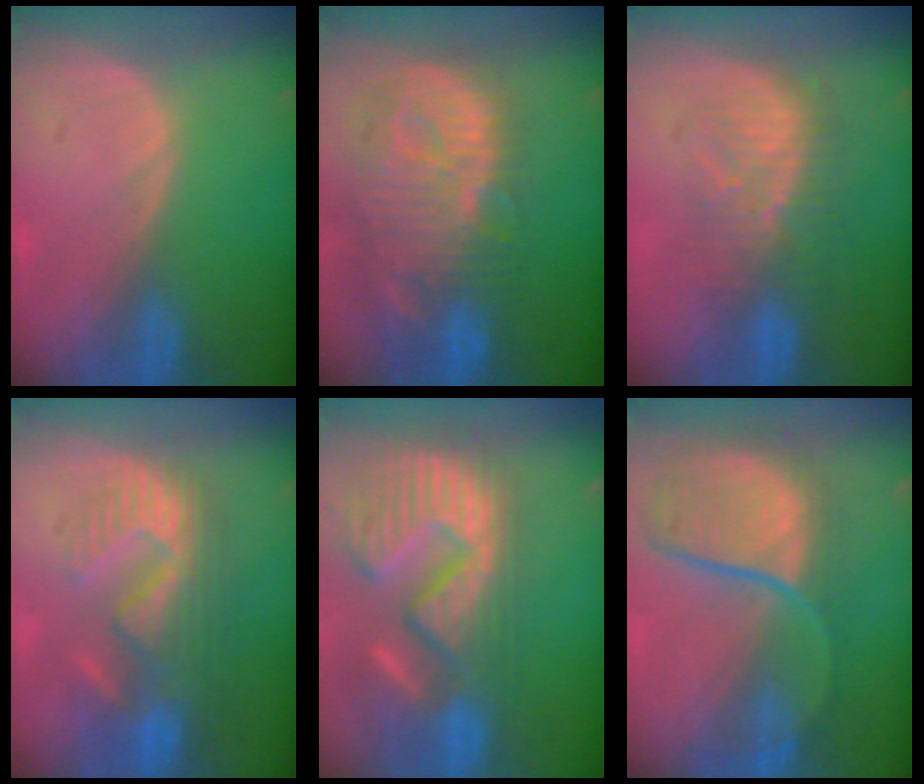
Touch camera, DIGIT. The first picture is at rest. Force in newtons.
{"total": 13.7, "press": 11.9, "slide": 6.8}
{"total": 8.0, "press": 7.8, "slide": 1.5}
{"total": 11.0, "press": 9.6, "slide": 5.2}
{"total": 15.4, "press": 12.8, "slide": 8.6}
{"total": 10.5, "press": 9.6, "slide": 4.1}